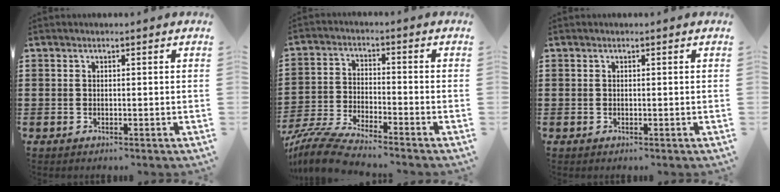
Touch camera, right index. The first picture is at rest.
{"total": 7.2, "force": [-6.8, -0.1, 2.3], "torque": [-0.063, -0.008, -0.137]}
{"total": 0.0}